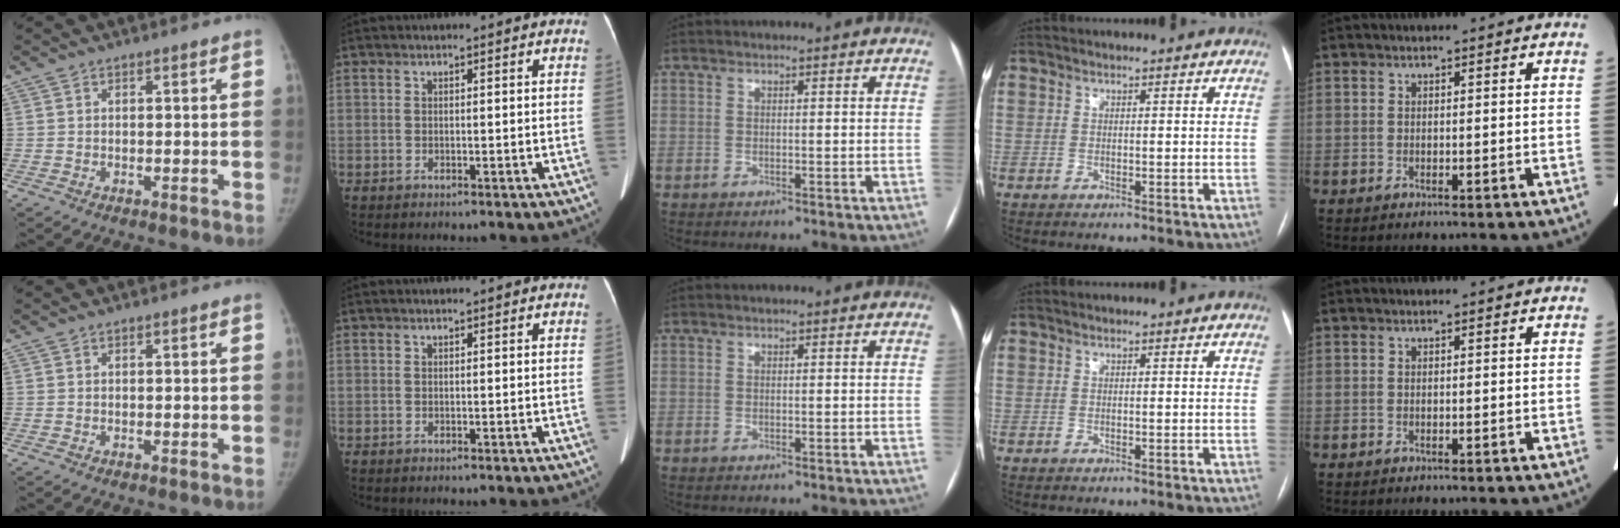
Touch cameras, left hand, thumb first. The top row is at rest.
{}